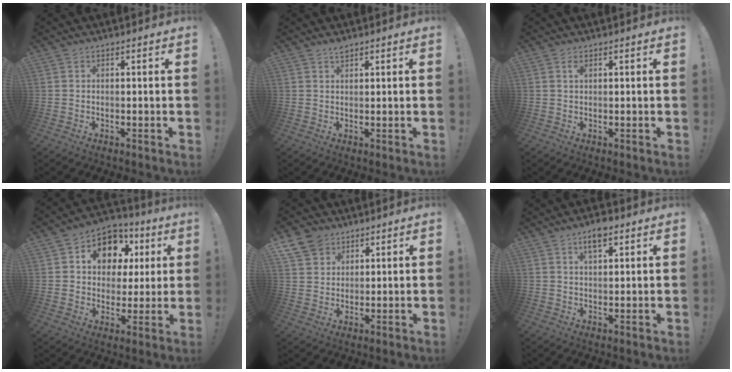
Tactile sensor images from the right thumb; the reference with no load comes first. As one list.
[{"total": 1.7, "force": [1.5, 0.3, 0.8], "torque": [-0.011, -0.007, 0.026]}, {"total": 1.2, "force": [0.6, 0.5, 0.9], "torque": [-0.012, -0.002, 0.009]}, {"total": 12.4, "force": [5.1, 9.8, 5.7], "torque": [-0.083, -0.026, 0.099]}, {"total": 8.1, "force": [5.2, 5.8, 2.1], "torque": [-0.033, -0.031, 0.104]}, {"total": 5.1, "force": [2.9, 1.9, 3.8], "torque": [-0.055, -0.008, 0.047]}]